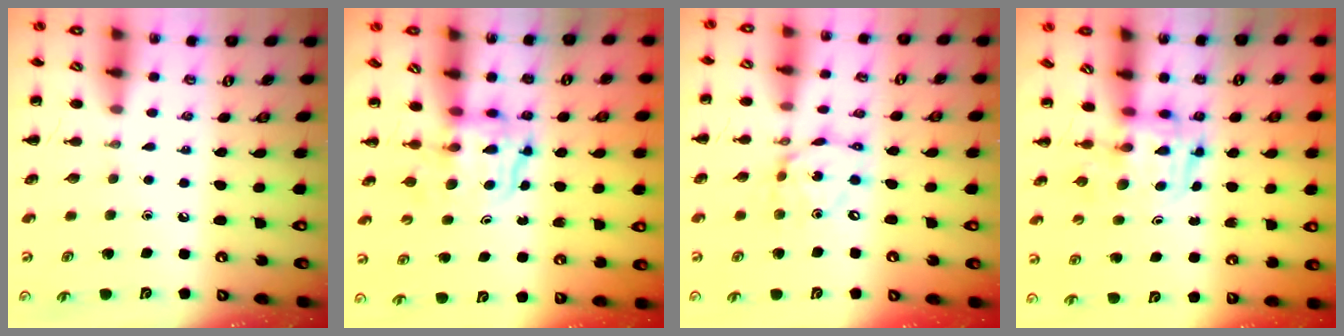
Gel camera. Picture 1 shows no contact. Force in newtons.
{"total": 3.6, "press": 3.6, "slide": 0.4}
{"total": 10.4, "press": 10.1, "slide": 2.4}
{"total": 3.2, "press": 3.1, "slide": 0.5}